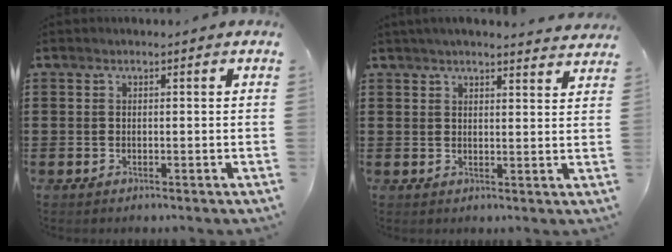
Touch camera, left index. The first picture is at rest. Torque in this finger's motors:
{"motor_torque": [1.52, -0.62, 0.35, 0.04]}